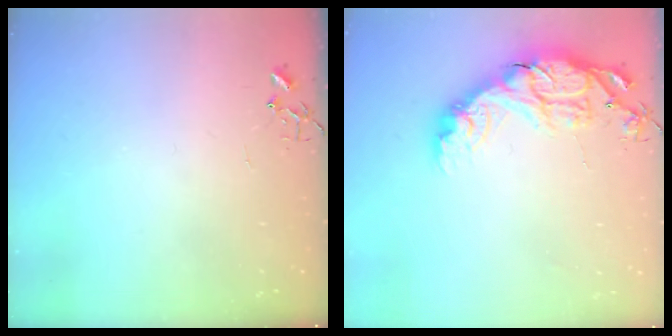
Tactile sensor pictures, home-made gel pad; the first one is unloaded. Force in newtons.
{"total": 17.2, "press": 17.2, "slide": 0.5}